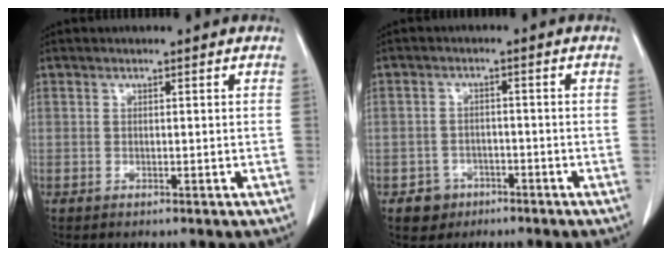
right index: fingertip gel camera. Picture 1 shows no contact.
{"total": 3.8, "force": [-2.1, 3.2, 0.0], "torque": [0.004, 0.015, -0.029]}